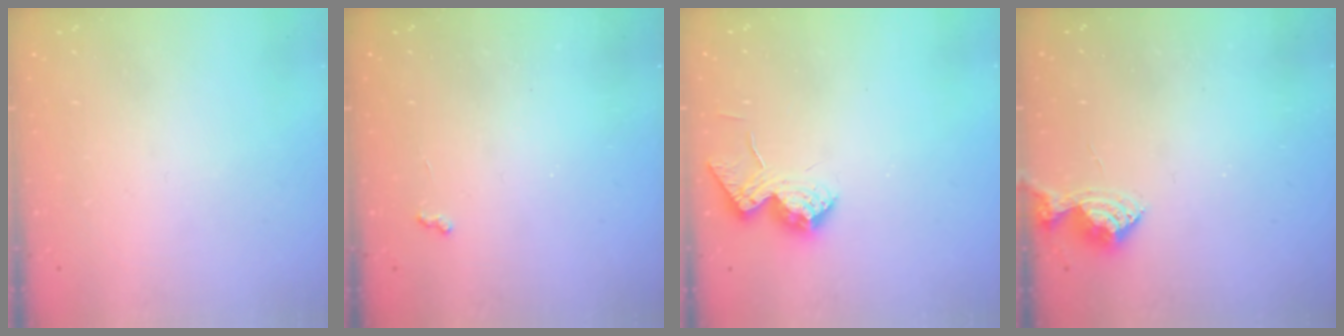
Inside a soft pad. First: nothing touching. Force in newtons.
{"total": 2.6, "press": 2.6, "slide": 0.4}
{"total": 15.0, "press": 15.0, "slide": 0.9}
{"total": 5.8, "press": 5.8, "slide": 0.7}